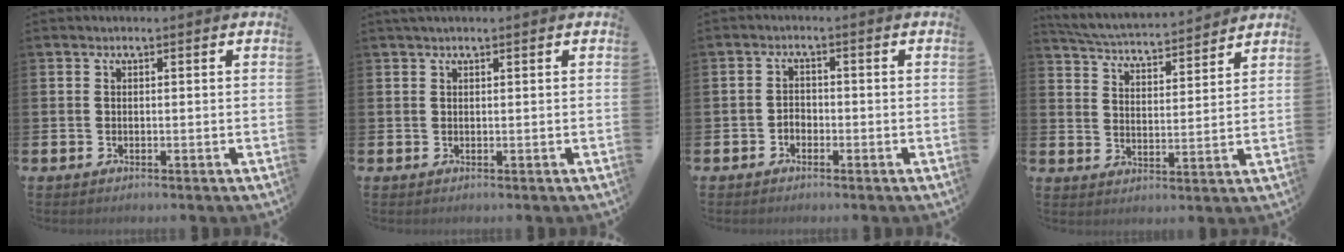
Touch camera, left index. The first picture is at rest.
{"total": 0.9, "force": [0.7, 0.1, 0.5], "torque": [-0.004, 0.001, 0.011]}
{"total": 1.6, "force": [-0.9, 1.2, 0.6], "torque": [-0.009, 0.002, -0.022]}
{"total": 5.0, "force": [4.9, 0.3, 0.5], "torque": [-0.032, -0.041, 0.084]}